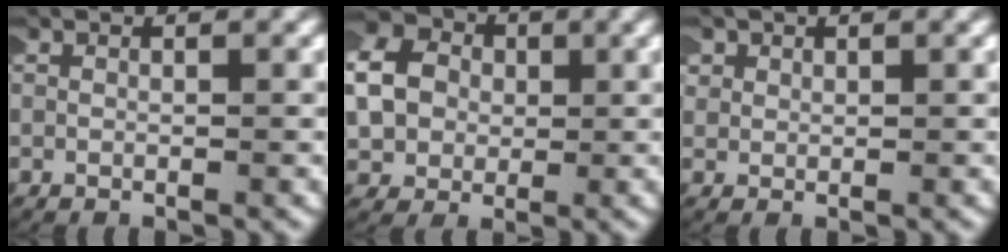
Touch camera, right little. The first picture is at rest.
{"total": 9.6, "force": [2.1, 8.3, 4.4], "torque": [-0.117, 0.009, 0.018]}
{"total": 1.6, "force": [0.7, 1.4, 0.4], "torque": [-0.022, 0.000, 0.011]}